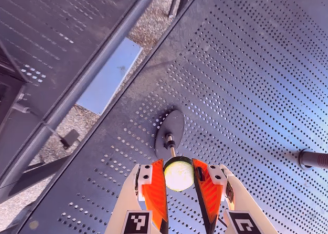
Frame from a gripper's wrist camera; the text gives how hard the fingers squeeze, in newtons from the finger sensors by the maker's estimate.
{"total": 11.2, "left": 11.6, "right": 10.8}